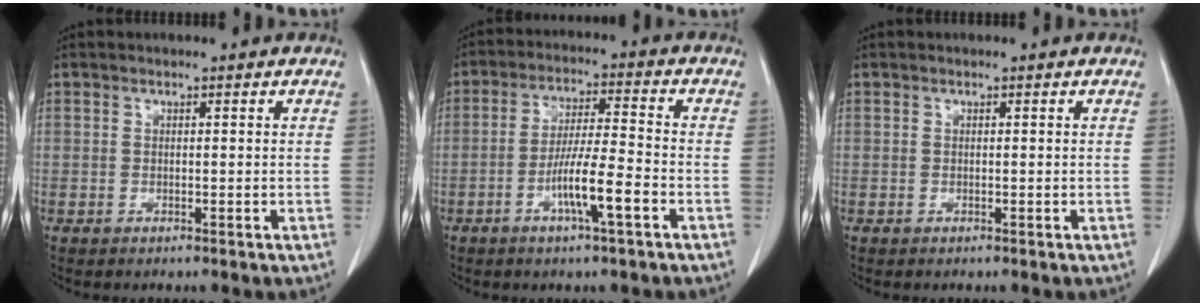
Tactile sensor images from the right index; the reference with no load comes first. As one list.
[{"total": 8.4, "force": [-3.5, 0.3, 7.7], "torque": [-0.142, -0.002, -0.064]}, {"total": 0.0}]